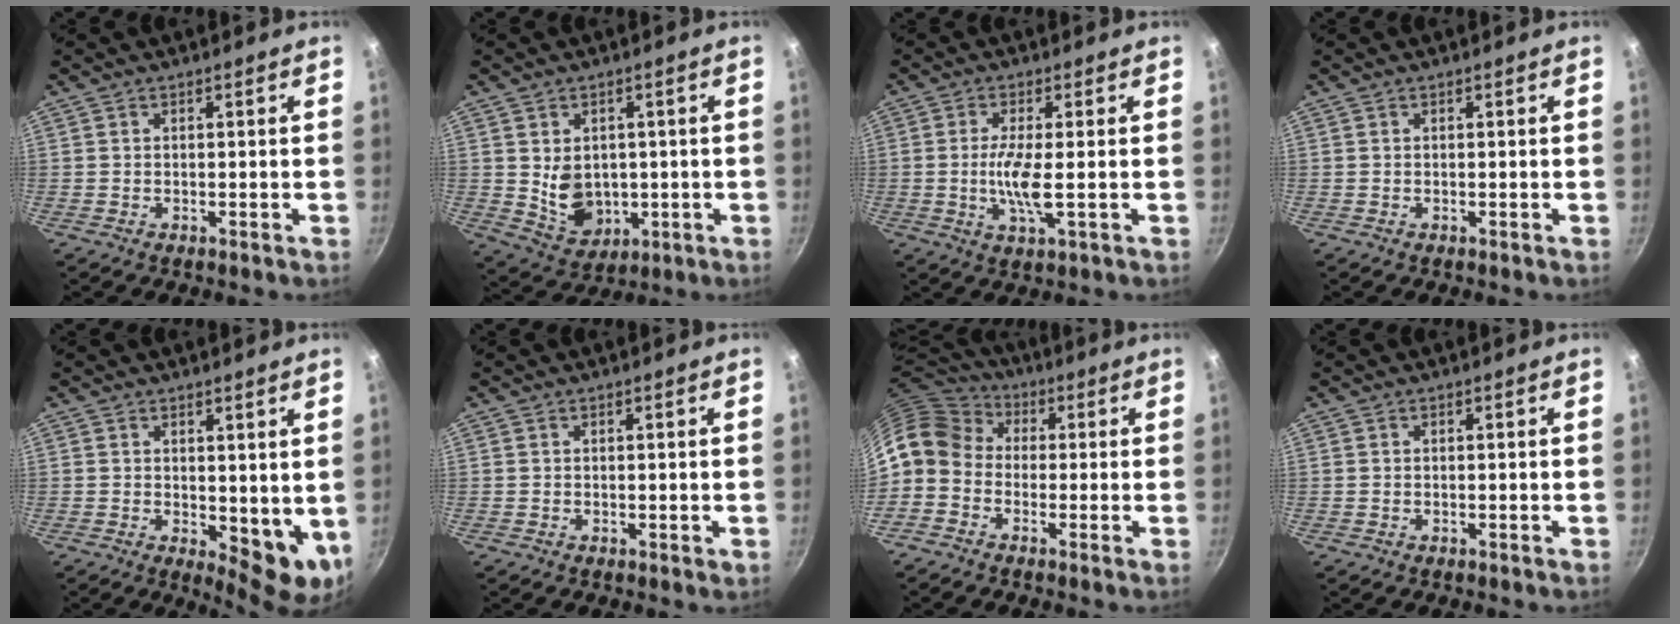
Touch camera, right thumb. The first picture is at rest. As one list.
[{"total": 8.3, "force": [0.2, 6.6, 5.2], "torque": [-0.063, -0.015, 0.022]}, {"total": 6.2, "force": [-0.5, 1.1, 6.1], "torque": [-0.133, -0.006, -0.011]}, {"total": 0.0}, {"total": 7.8, "force": [1.3, 3.8, 6.7], "torque": [-0.072, -0.016, 0.028]}, {"total": 0.0}, {"total": 11.9, "force": [-0.4, 9.6, 7.0], "torque": [-0.121, 0.044, -0.031]}, {"total": 0.0}]